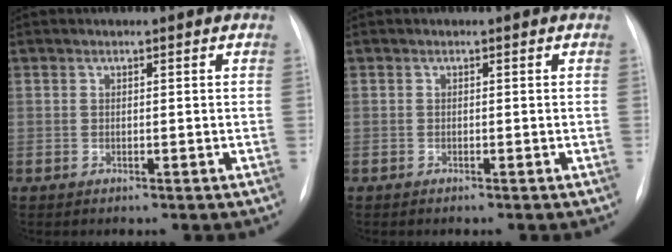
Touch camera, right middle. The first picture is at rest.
{"total": 0.0}